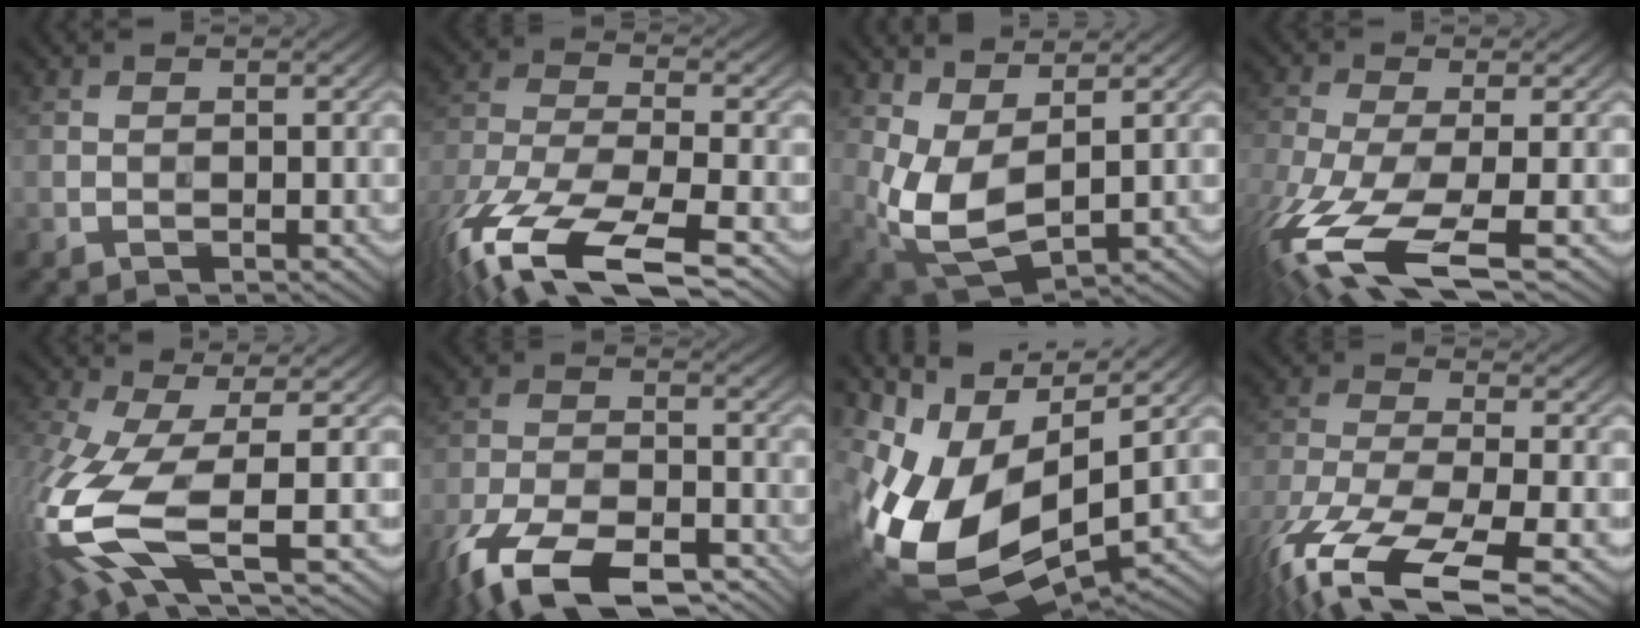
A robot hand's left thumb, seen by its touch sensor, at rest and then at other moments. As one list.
[{"total": 15.5, "force": [-10.6, 5.5, 9.8], "torque": [-0.251, -0.043, -0.177]}, {"total": 8.8, "force": [1.9, 4.5, 7.3], "torque": [-0.188, -0.005, 0.038]}, {"total": 12.9, "force": [-6.3, 4.0, 10.5], "torque": [-0.251, -0.027, -0.112]}, {"total": 12.5, "force": [-3.3, 4.4, 11.2], "torque": [-0.269, -0.025, -0.067]}, {"total": 15.5, "force": [-11.0, 6.4, 8.8], "torque": [-0.202, -0.043, -0.176]}, {"total": 16.7, "force": [-1.1, 9.1, 13.9], "torque": [-0.299, -0.030, 0.003]}, {"total": 14.0, "force": [-9.4, 4.6, 9.3], "torque": [-0.223, -0.030, -0.163]}]